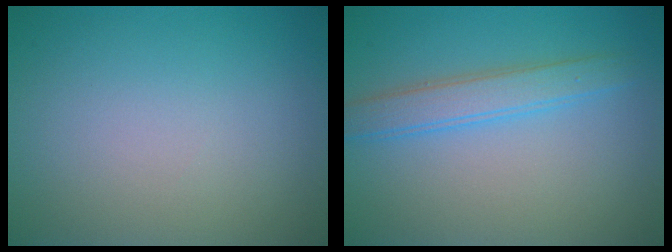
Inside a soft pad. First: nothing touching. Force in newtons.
{"total": 3.0, "press": 3.0, "slide": 0.0}